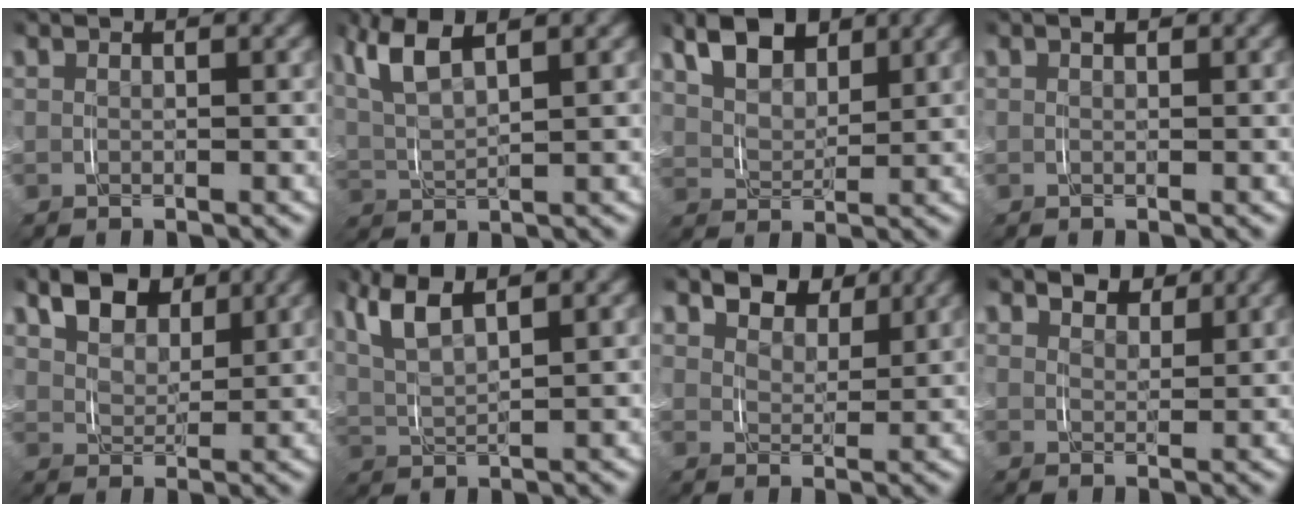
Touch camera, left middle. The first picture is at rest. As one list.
[{"total": 5.8, "force": [2.2, 3.4, 4.1], "torque": [-0.116, -0.006, 0.037]}, {"total": 7.3, "force": [3.3, 5.0, 4.1], "torque": [-0.085, 0.008, 0.041]}, {"total": 0.5, "force": [0.1, 0.3, 0.4], "torque": [-0.005, 0.001, 0.002]}, {"total": 6.5, "force": [3.2, 4.4, 3.5], "torque": [-0.068, 0.008, 0.040]}, {"total": 6.4, "force": [2.6, 3.9, 4.3], "torque": [-0.116, -0.003, 0.040]}, {"total": 4.0, "force": [2.9, 2.2, 1.8], "torque": [-0.033, 0.000, 0.041]}, {"total": 2.3, "force": [1.7, 1.2, 0.9], "torque": [-0.014, -0.005, 0.028]}]